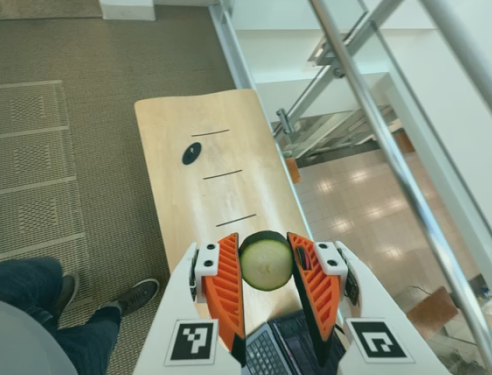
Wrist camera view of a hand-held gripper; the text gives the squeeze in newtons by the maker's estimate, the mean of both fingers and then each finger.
{"total": 9.0, "left": 8.9, "right": 9.0}